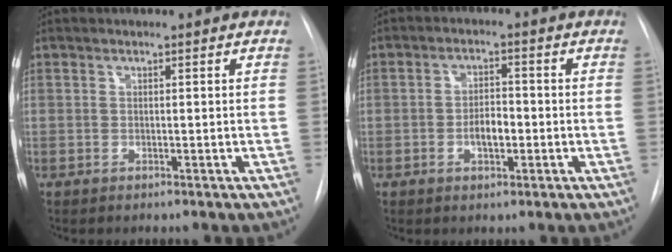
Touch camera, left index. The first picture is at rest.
{"total": 3.9, "force": [-1.0, 1.8, 3.3], "torque": [-0.056, 0.005, -0.018]}